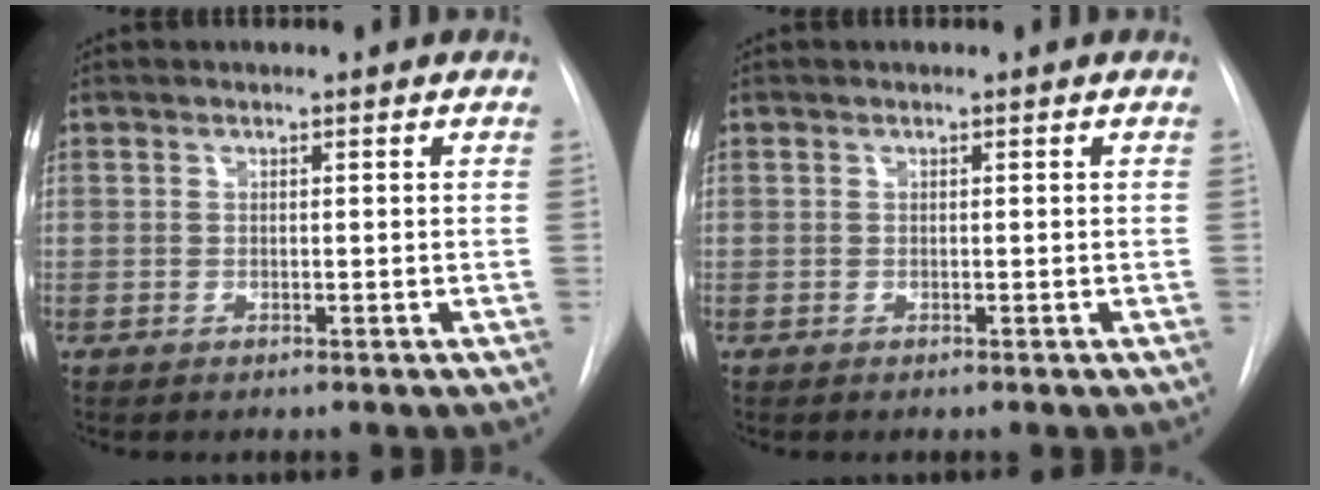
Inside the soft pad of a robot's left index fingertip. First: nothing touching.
{"total": 0.0}